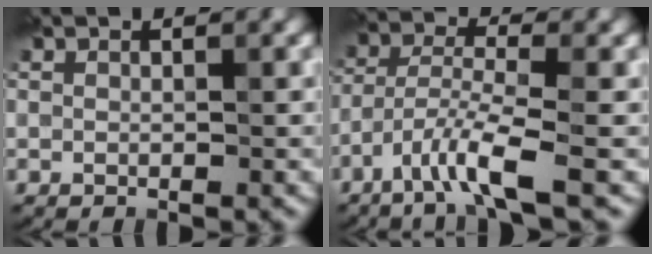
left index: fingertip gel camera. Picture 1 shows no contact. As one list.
[{"total": 4.5, "force": [-2.7, 0.7, 3.4], "torque": [-0.069, 0.001, -0.065]}]